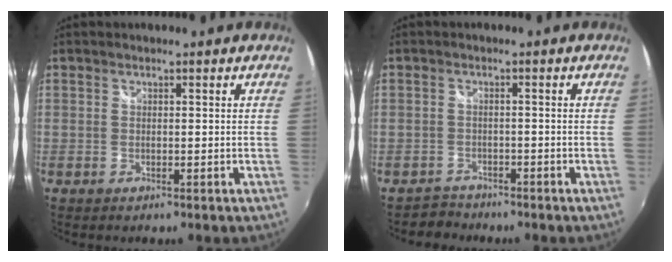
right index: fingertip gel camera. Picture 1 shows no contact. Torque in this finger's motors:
{"motor_torque": [-2.08, 0.01, -0.92, -0.21]}